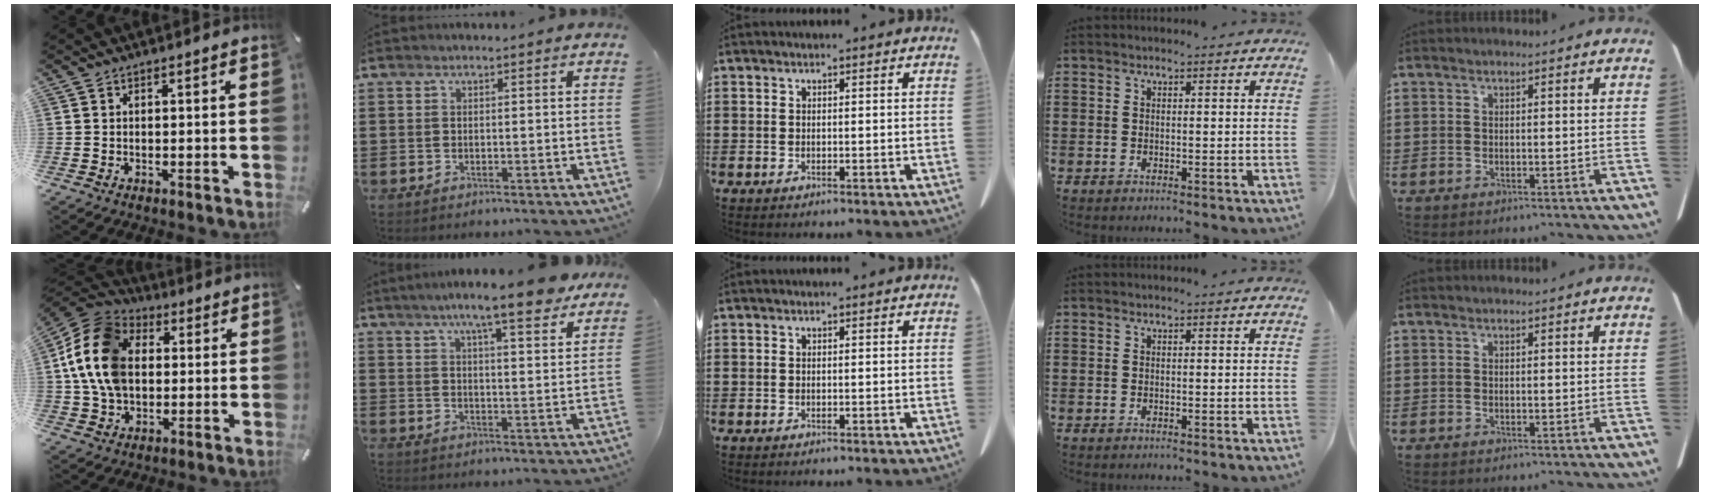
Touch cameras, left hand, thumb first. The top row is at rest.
{"thumb": {"total": 15.5, "force": [1.2, 12.2, 9.5], "torque": [-0.231, 0.012, 0.016]}, "index": {"total": 8.4, "force": [6.7, 0.7, 5.0], "torque": [-0.099, -0.021, 0.114]}}